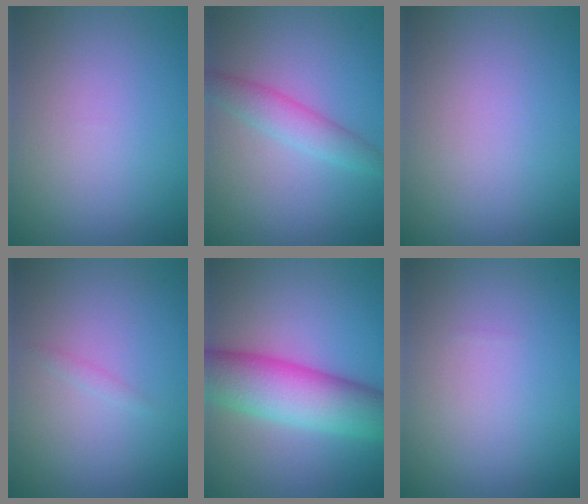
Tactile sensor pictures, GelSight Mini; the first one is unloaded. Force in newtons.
{"total": 2.7, "press": 2.7, "slide": 0.1}
{"total": 0.0}
{"total": 0.5, "press": 0.5, "slide": 0.1}
{"total": 8.6, "press": 8.6, "slide": 0.4}
{"total": 0.0}